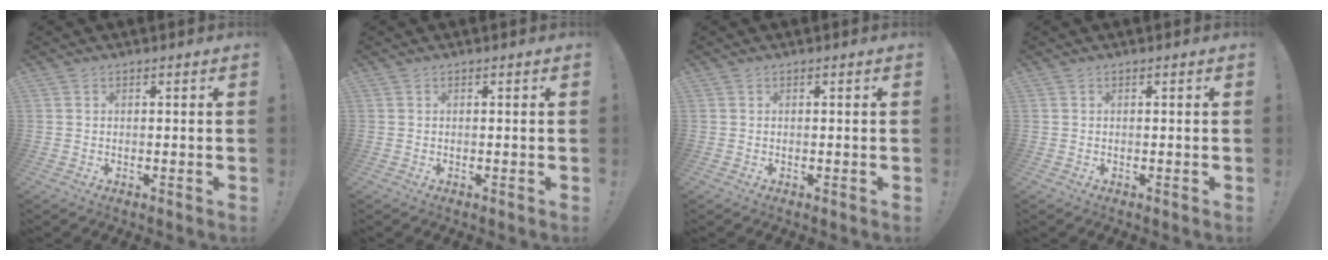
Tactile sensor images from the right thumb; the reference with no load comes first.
{"total": 0.0}
{"total": 0.0}
{"total": 0.0}